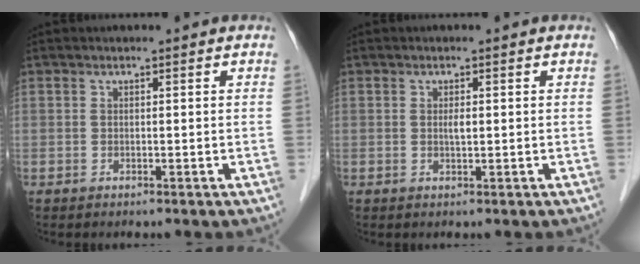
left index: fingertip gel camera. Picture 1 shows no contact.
{"total": 1.1, "force": [-0.1, 0.2, 1.1], "torque": [-0.019, -0.004, -0.001]}